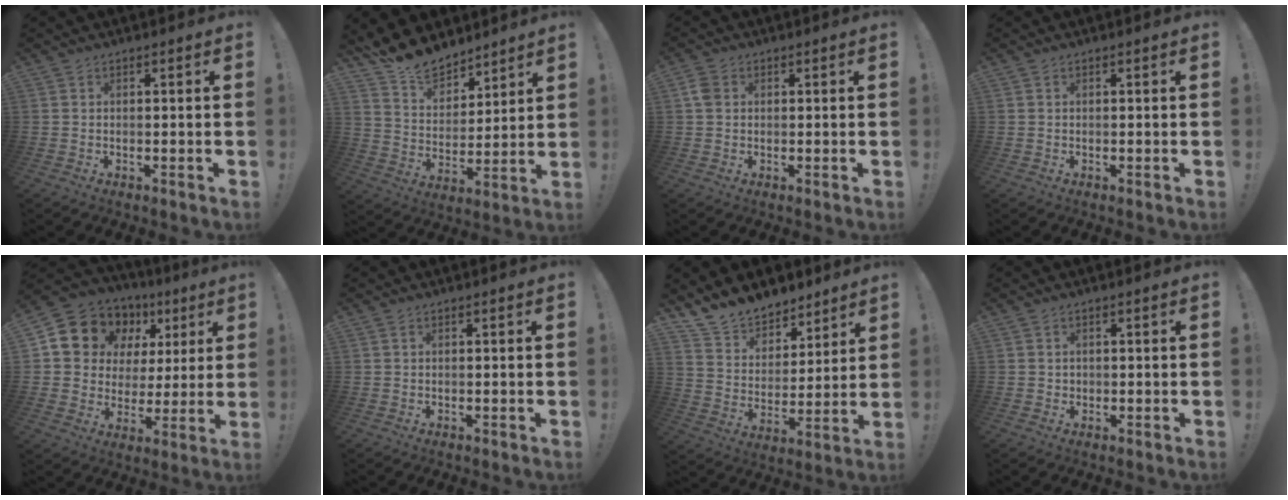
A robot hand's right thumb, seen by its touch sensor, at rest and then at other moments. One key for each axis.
{"total": 12.9, "fx": 11.9, "fy": 4.4, "fz": 2.3, "tx": -0.062, "ty": -0.101, "tz": 0.225}
{"total": 3.9, "fx": 1.0, "fy": 2.9, "fz": 2.5, "tx": -0.048, "ty": 0.005, "tz": 0.018}
{"total": 0.0}
{"total": 11.9, "fx": 6.8, "fy": 9.1, "fz": 3.5, "tx": -0.056, "ty": -0.052, "tz": 0.138}
{"total": 0.0}
{"total": 12.4, "fx": 11.0, "fy": 5.4, "fz": 1.6, "tx": -0.041, "ty": -0.096, "tz": 0.209}
{"total": 1.2, "fx": 0.2, "fy": 1.1, "fz": 0.1, "tx": 0.006, "ty": 0.001, "tz": 0.001}